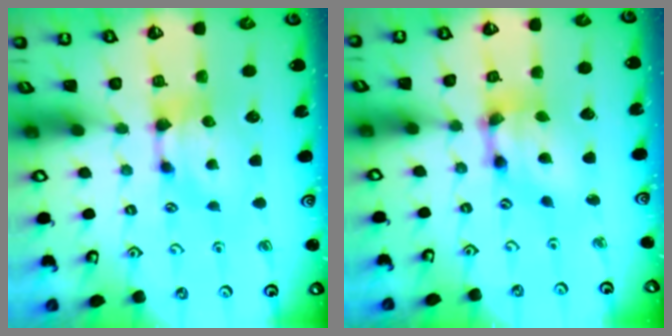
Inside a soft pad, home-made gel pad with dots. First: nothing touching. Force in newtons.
{"total": 6.3, "press": 5.4, "slide": 3.2}